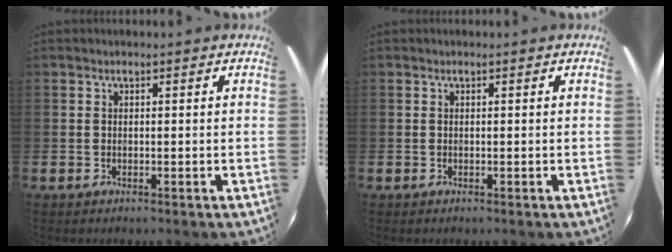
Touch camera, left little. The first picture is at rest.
{"total": 0.0}